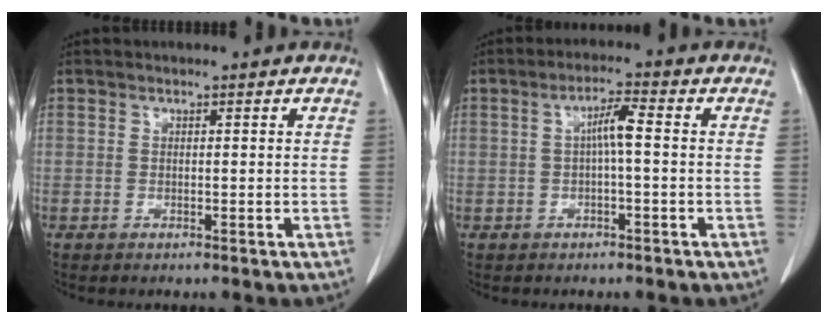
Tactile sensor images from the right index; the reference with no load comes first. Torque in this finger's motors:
{"motor_torque": [0.49, 0.06, 0.26, 0.08]}